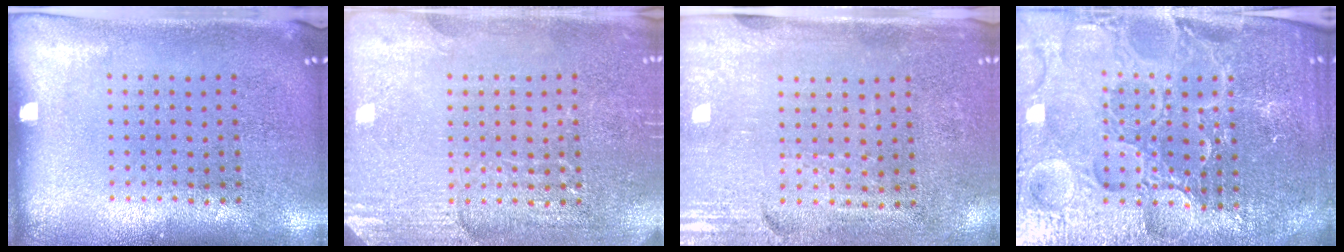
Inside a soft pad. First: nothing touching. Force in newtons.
{"total": 2.9, "press": 2.9, "slide": 0.2}
{"total": 3.5, "press": 3.0, "slide": 1.7}
{"total": 5.7, "press": 5.2, "slide": 2.4}